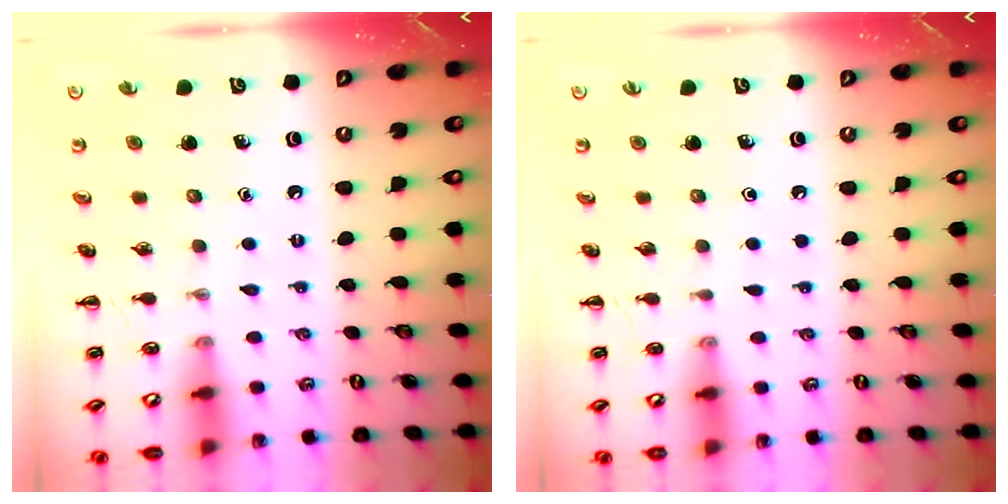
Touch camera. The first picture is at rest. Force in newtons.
{"total": 0.0}